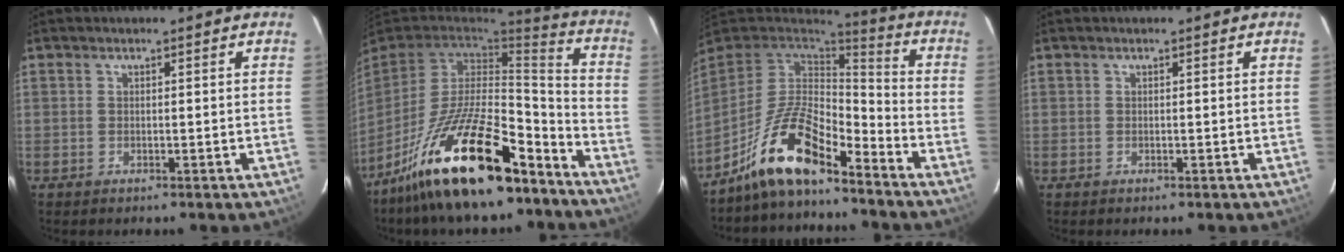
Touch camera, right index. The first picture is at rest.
{"total": 26.3, "force": [-17.9, 6.8, 18.1], "torque": [-0.323, -0.024, -0.307]}
{"total": 14.2, "force": [-10.1, 3.8, 9.2], "torque": [-0.182, 0.019, -0.187]}
{"total": 0.0}